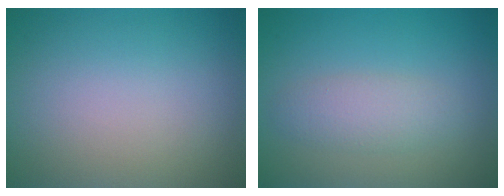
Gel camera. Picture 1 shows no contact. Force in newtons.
{"total": 2.4, "press": 2.4, "slide": 0.1}